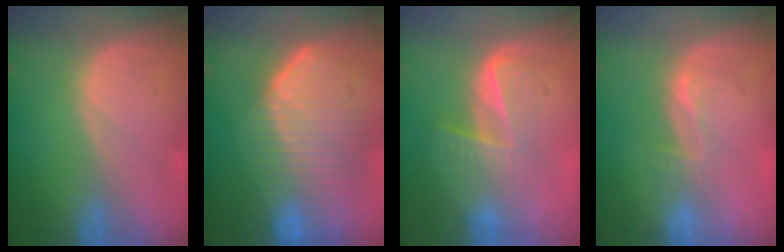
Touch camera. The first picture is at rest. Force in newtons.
{"total": 10.8, "press": 9.4, "slide": 5.3}
{"total": 7.0, "press": 5.7, "slide": 4.0}
{"total": 2.6, "press": 2.0, "slide": 1.6}